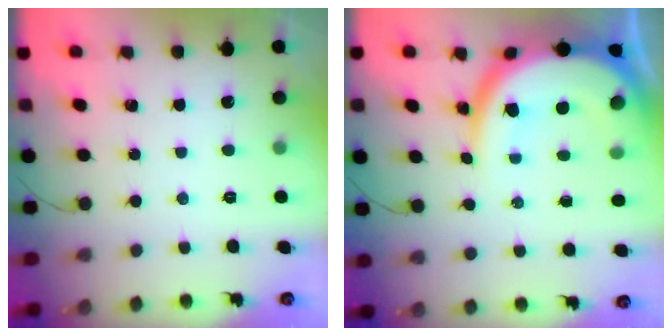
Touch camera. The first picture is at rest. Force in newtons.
{"total": 16.9, "press": 16.8, "slide": 1.5}